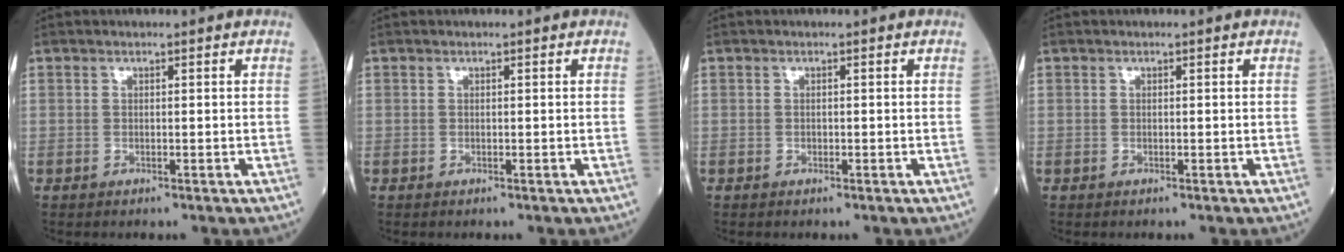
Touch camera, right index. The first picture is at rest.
{"total": 0.0}
{"total": 0.0}
{"total": 0.0}